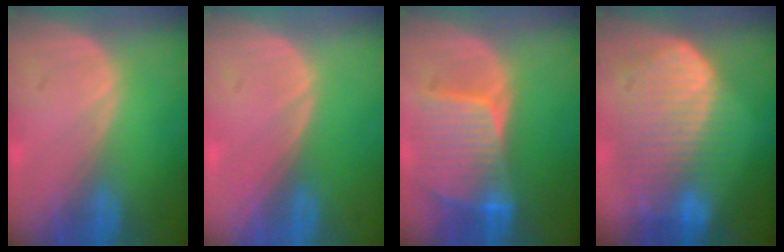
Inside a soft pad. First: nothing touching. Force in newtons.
{"total": 0.0}
{"total": 8.6, "press": 7.8, "slide": 3.8}
{"total": 10.2, "press": 8.8, "slide": 5.1}